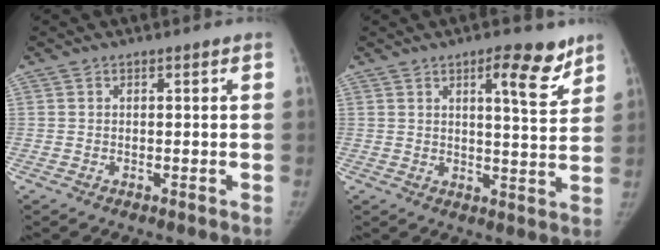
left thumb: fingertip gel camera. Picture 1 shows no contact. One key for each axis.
{"total": 8.5, "fx": 5.3, "fy": 2.3, "fz": 6.2, "tx": -0.070, "ty": -0.033, "tz": 0.073}